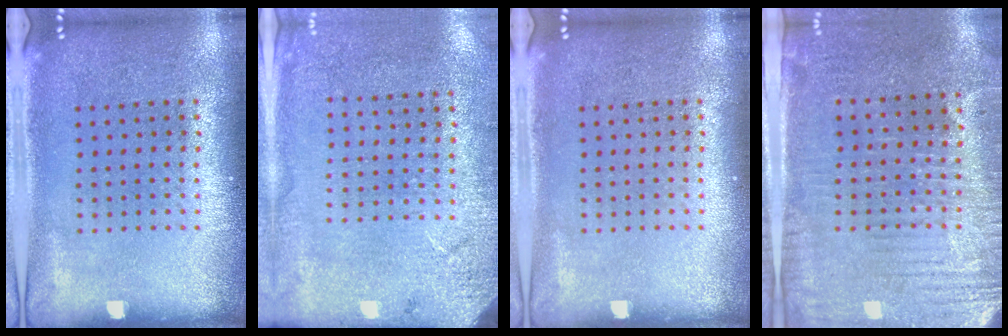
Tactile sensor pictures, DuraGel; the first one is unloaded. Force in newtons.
{"total": 2.6, "press": 2.4, "slide": 1.1}
{"total": 0.0}
{"total": 3.1, "press": 2.7, "slide": 1.5}